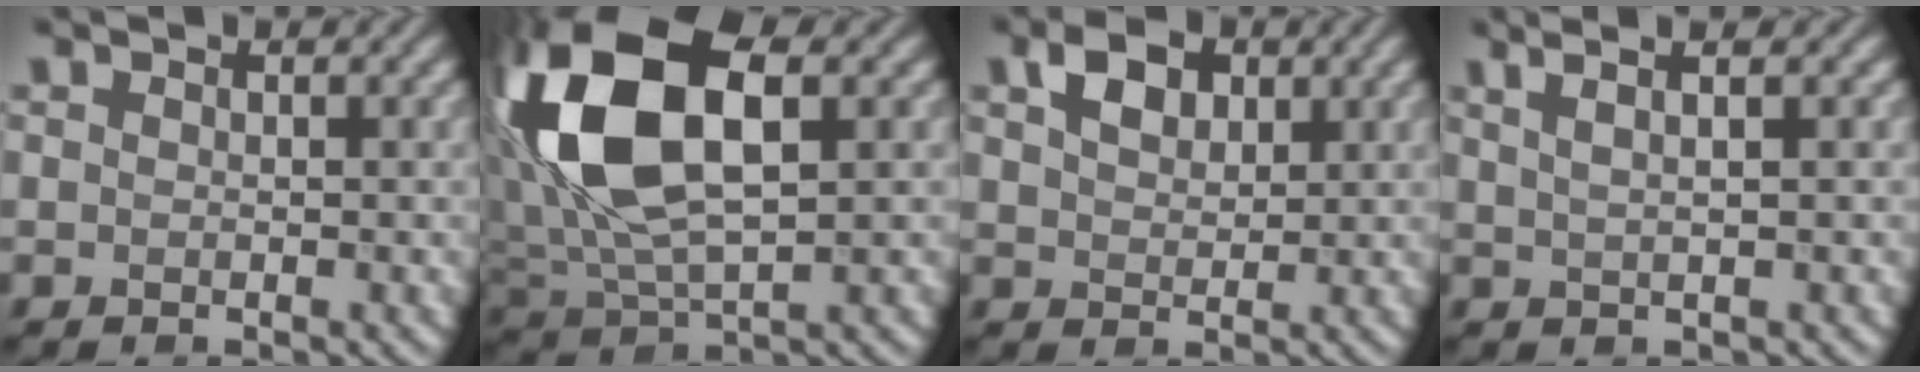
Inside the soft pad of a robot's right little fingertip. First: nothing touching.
{"total": 13.4, "force": [3.2, 7.1, 10.9], "torque": [-0.227, 0.017, 0.063]}
{"total": 3.4, "force": [1.7, 2.1, 1.9], "torque": [-0.041, 0.006, 0.030]}
{"total": 5.7, "force": [3.3, 2.4, 4.0], "torque": [-0.037, 0.041, 0.020]}